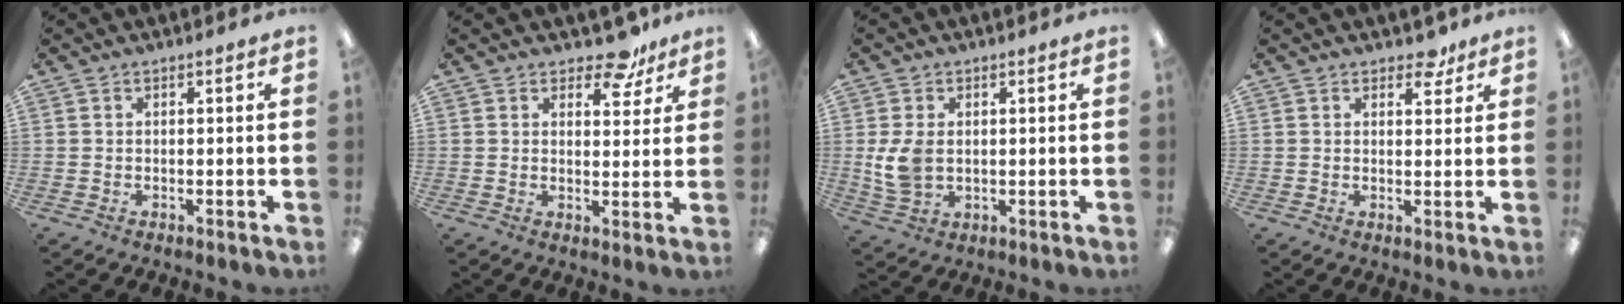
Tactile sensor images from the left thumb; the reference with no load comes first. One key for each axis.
{"total": 7.9, "fx": 6.0, "fy": 3.9, "fz": 3.5, "tx": -0.029, "ty": -0.036, "tz": 0.102}
{"total": 7.2, "fx": 0.8, "fy": 5.2, "fz": 4.9, "tx": -0.109, "ty": -0.002, "tz": 0.013}
{"total": 4.8, "fx": 3.6, "fy": 2.6, "fz": 2.0, "tx": -0.014, "ty": -0.013, "tz": 0.060}